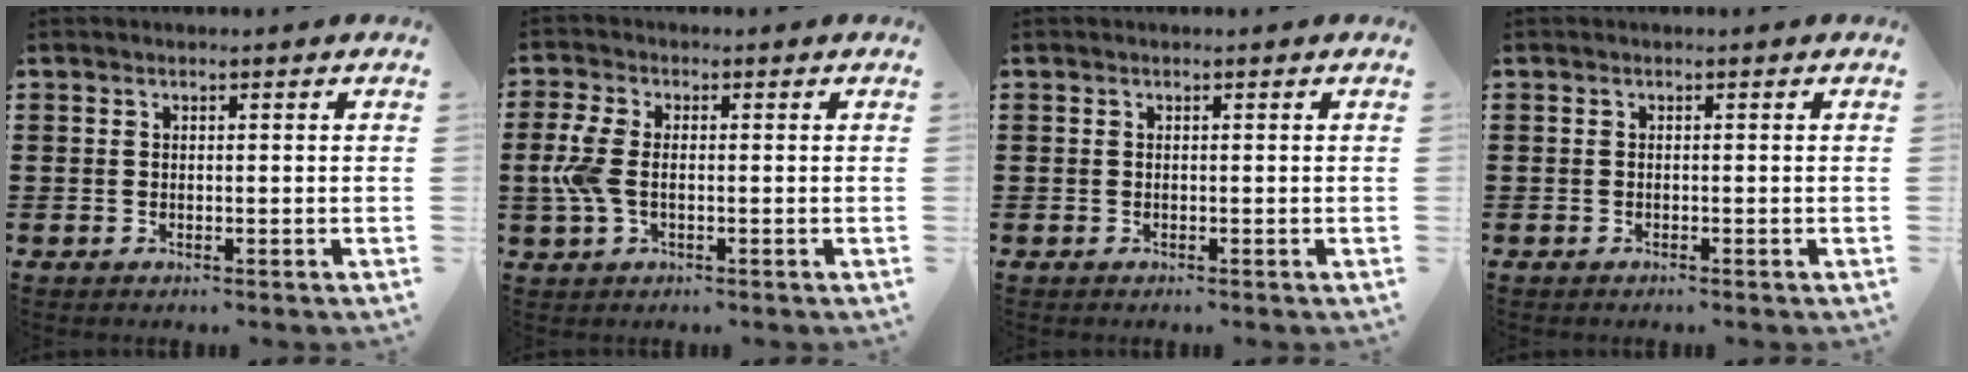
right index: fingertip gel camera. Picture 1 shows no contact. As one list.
[{"total": 5.5, "force": [-0.4, 3.0, 4.6], "torque": [-0.121, -0.006, -0.016]}, {"total": 0.0}, {"total": 0.0}]